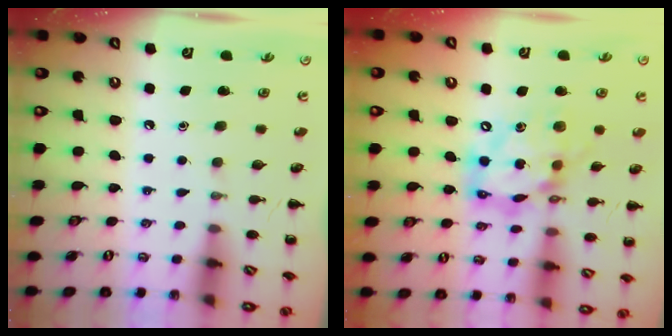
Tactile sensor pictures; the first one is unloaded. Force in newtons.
{"total": 14.5, "press": 14.0, "slide": 3.6}